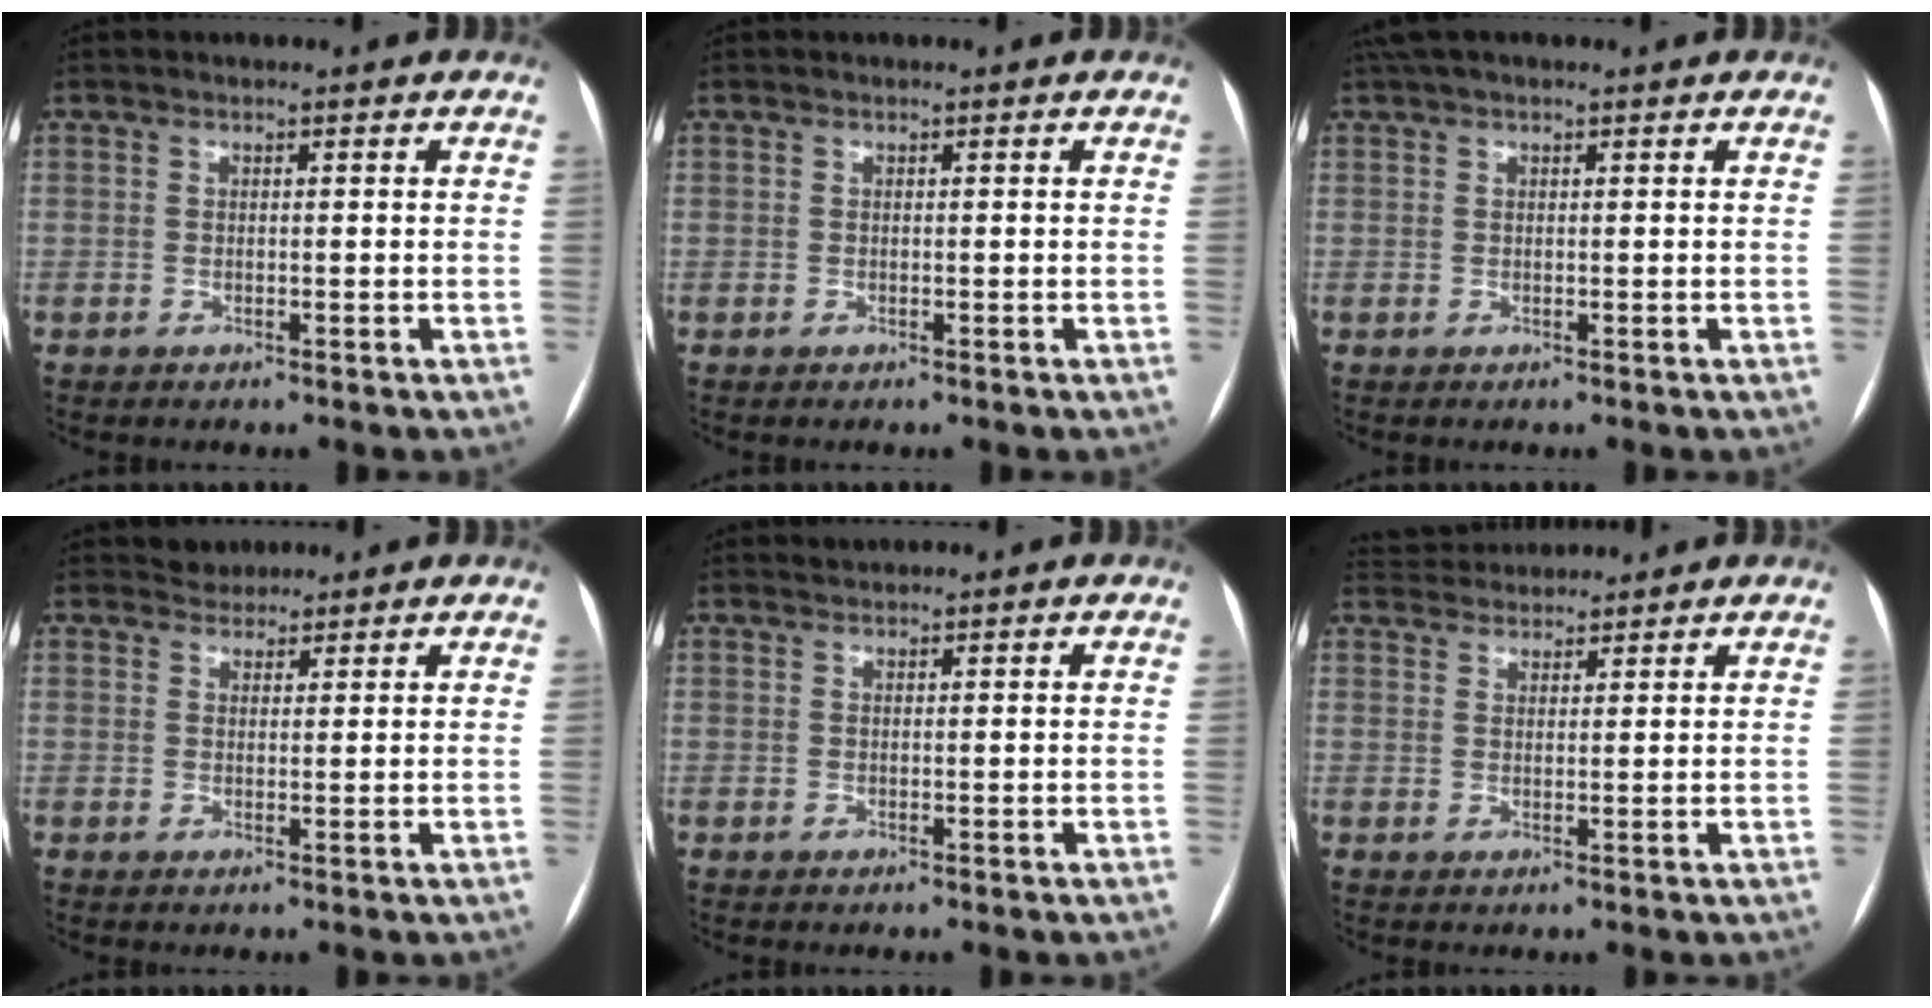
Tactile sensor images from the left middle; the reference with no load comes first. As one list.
[{"total": 0.0}, {"total": 3.4, "force": [2.6, 0.8, 2.0], "torque": [-0.040, 0.039, 0.048]}, {"total": 2.2, "force": [2.0, 0.9, -0.3], "torque": [0.004, 0.009, 0.031]}, {"total": 0.7, "force": [0.6, 0.0, -0.2], "torque": [-0.008, 0.004, 0.014]}, {"total": 5.5, "force": [5.3, 1.0, 0.6], "torque": [-0.015, 0.032, 0.091]}]